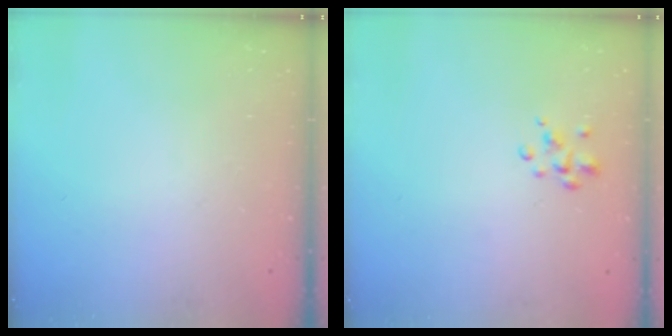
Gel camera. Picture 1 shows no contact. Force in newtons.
{"total": 2.6, "press": 2.5, "slide": 0.5}